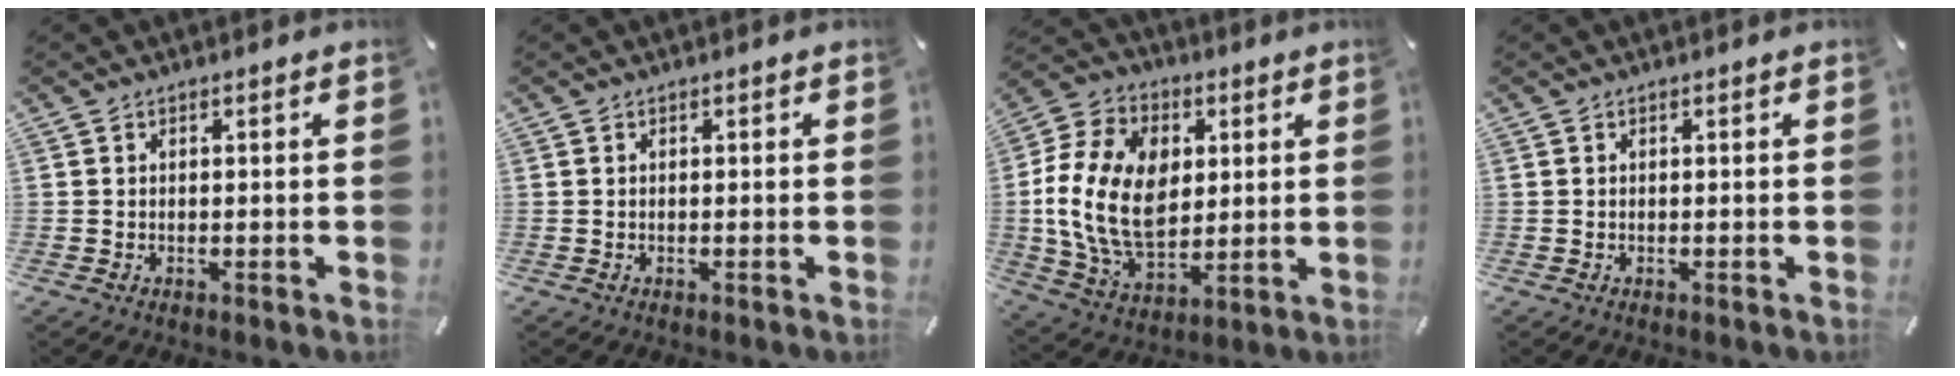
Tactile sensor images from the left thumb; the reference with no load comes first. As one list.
[{"total": 0.0}, {"total": 19.3, "force": [1.2, 13.9, 13.4], "torque": [-0.290, 0.007, 0.022]}, {"total": 0.0}]